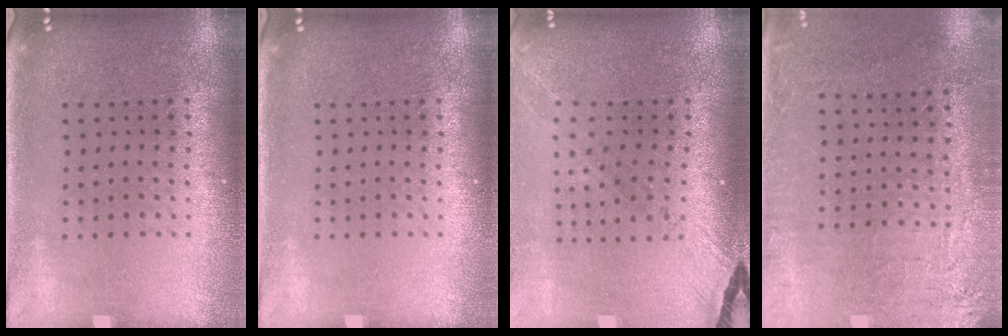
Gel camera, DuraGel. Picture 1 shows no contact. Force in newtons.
{"total": 0.0}
{"total": 1.5, "press": 1.4, "slide": 0.3}
{"total": 2.7, "press": 2.4, "slide": 1.3}